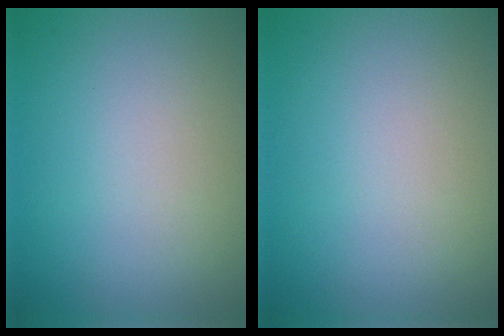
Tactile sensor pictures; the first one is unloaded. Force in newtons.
{"total": 0.0}